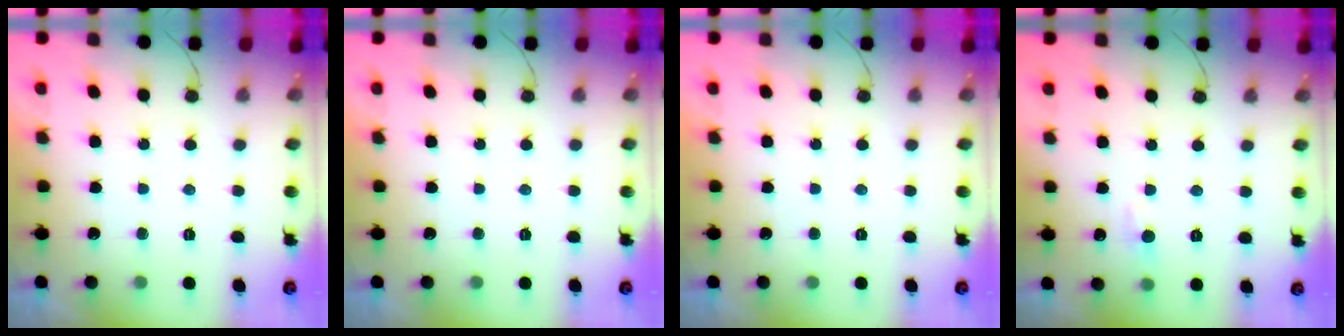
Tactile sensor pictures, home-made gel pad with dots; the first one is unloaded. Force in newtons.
{"total": 0.0}
{"total": 0.0}
{"total": 4.7, "press": 4.7, "slide": 0.6}